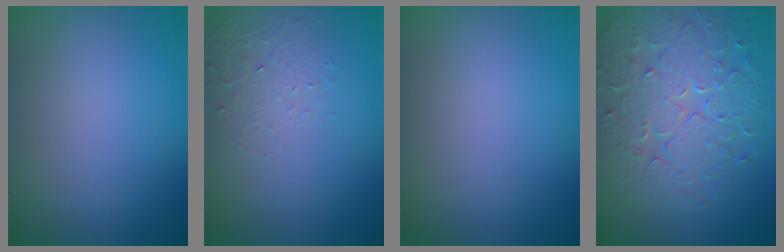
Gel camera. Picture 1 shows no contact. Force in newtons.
{"total": 1.4, "press": 0.7, "slide": 1.2}
{"total": 0.0}
{"total": 8.1, "press": 5.9, "slide": 5.6}